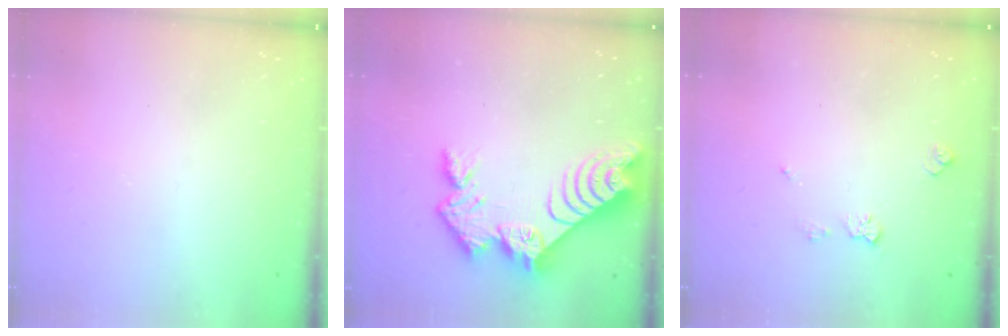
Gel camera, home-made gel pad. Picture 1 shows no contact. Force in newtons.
{"total": 12.8, "press": 12.8, "slide": 1.0}
{"total": 5.9, "press": 5.9, "slide": 0.8}